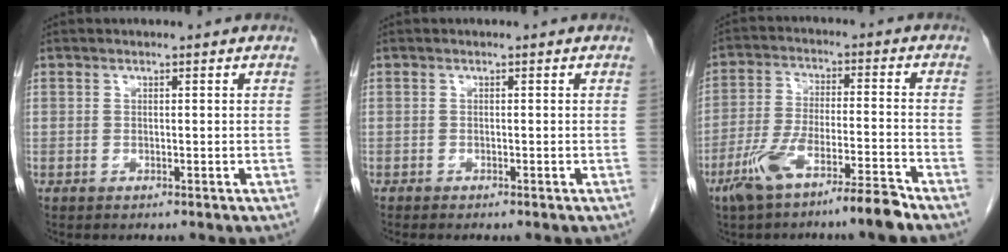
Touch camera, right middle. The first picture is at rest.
{"total": 0.9, "force": [-0.7, 0.1, 0.5], "torque": [-0.010, -0.001, -0.009]}
{"total": 9.9, "force": [-7.0, 0.5, 7.0], "torque": [-0.137, -0.004, -0.131]}